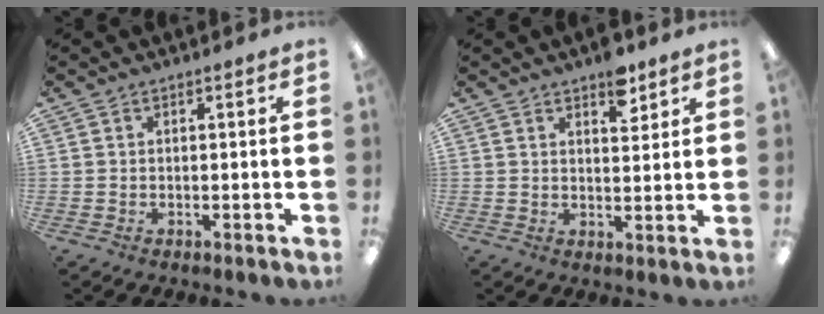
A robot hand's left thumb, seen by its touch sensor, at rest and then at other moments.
{"total": 6.6, "force": [4.5, 3.1, 3.6], "torque": [-0.025, -0.029, 0.072]}